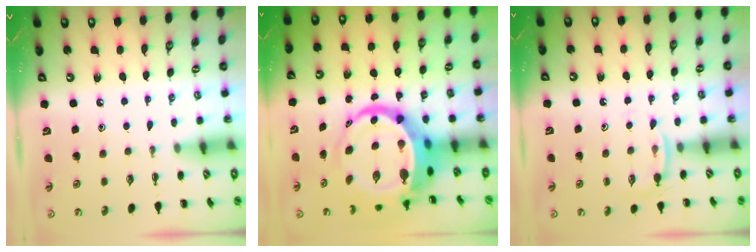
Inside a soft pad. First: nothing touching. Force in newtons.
{"total": 13.3, "press": 12.9, "slide": 3.4}
{"total": 4.6, "press": 4.4, "slide": 1.3}